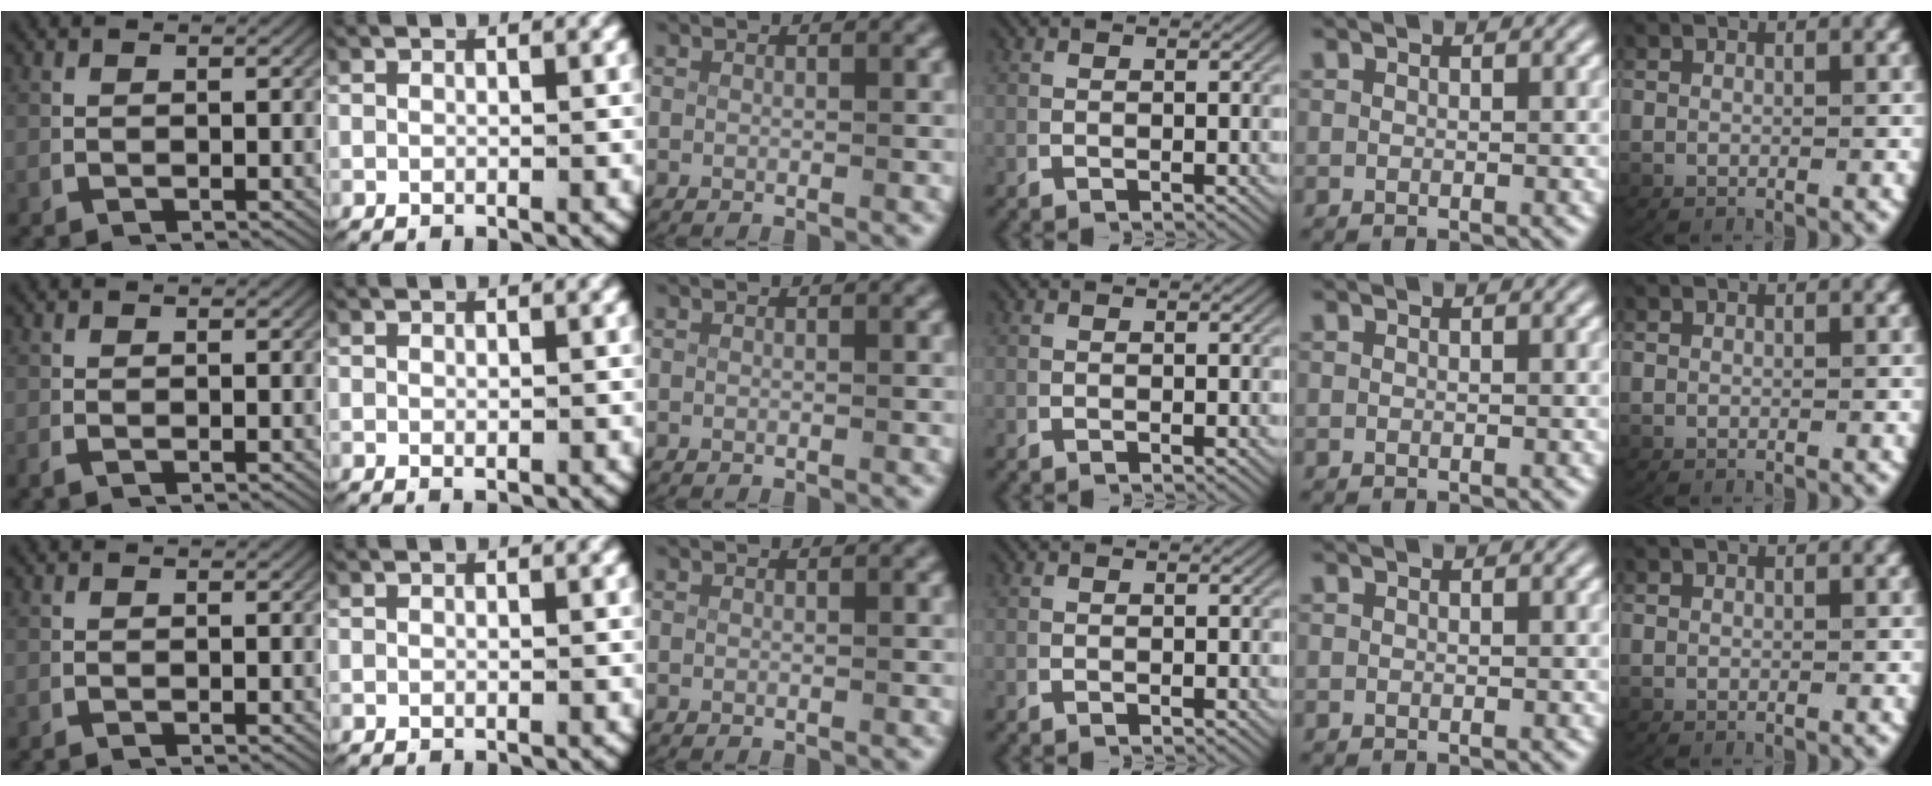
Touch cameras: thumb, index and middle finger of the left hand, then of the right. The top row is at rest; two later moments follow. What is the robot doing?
{"motion": "lift_and_place", "object": "paper towel"}